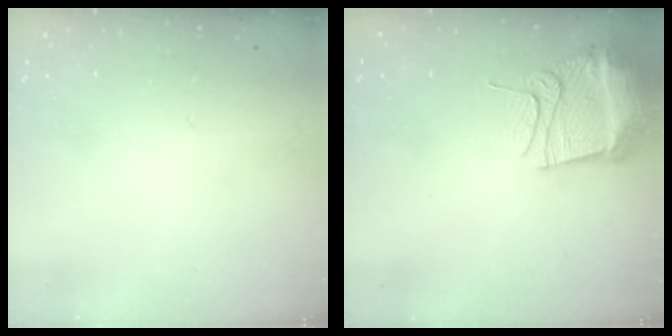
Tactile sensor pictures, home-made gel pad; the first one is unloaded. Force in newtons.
{"total": 12.1, "press": 12.0, "slide": 1.4}